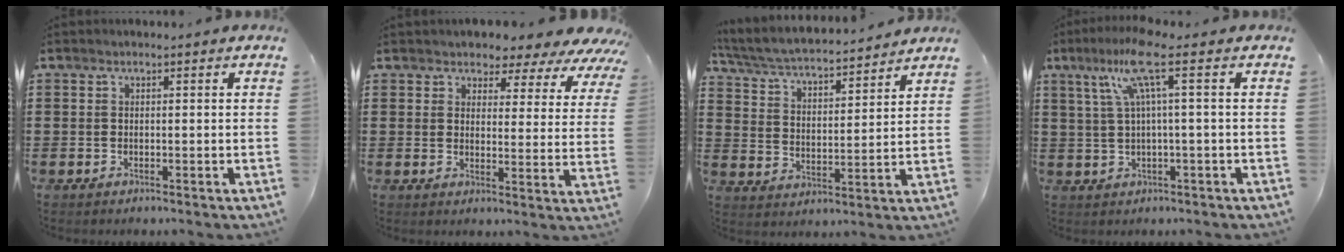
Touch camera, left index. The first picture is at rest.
{"total": 3.7, "force": [3.3, 1.5, 0.6], "torque": [-0.029, -0.020, 0.051]}
{"total": 4.4, "force": [4.1, 0.2, 1.5], "torque": [-0.050, -0.031, 0.064]}
{"total": 7.8, "force": [2.7, -0.1, 7.3], "torque": [-0.163, -0.003, 0.039]}